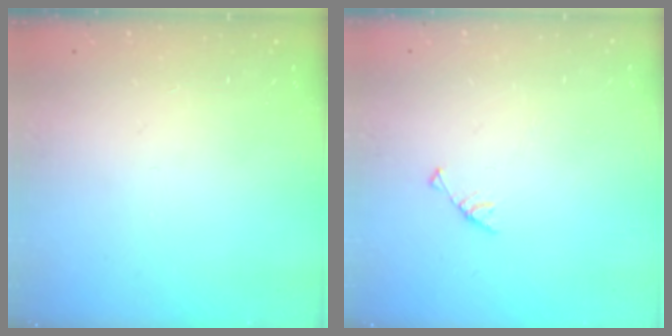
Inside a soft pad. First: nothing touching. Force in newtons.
{"total": 3.0, "press": 3.0, "slide": 0.3}